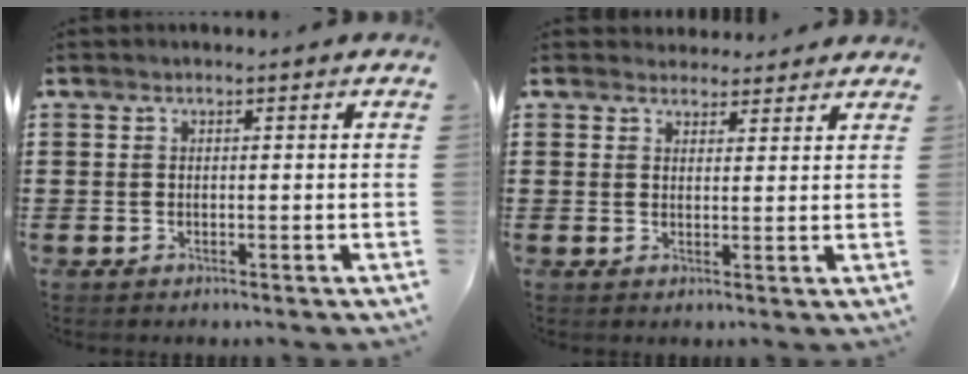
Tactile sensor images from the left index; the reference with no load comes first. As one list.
[{"total": 2.8, "force": [2.6, 0.9, 0.1], "torque": [0.000, -0.005, 0.048]}]